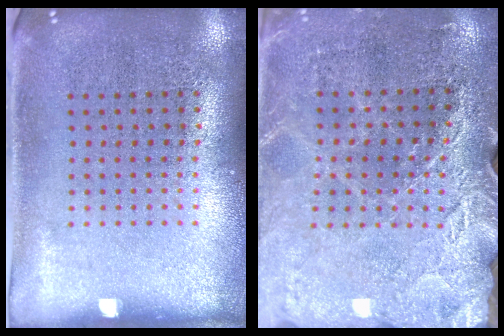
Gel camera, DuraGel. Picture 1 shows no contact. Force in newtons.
{"total": 2.7, "press": 2.7, "slide": 0.4}